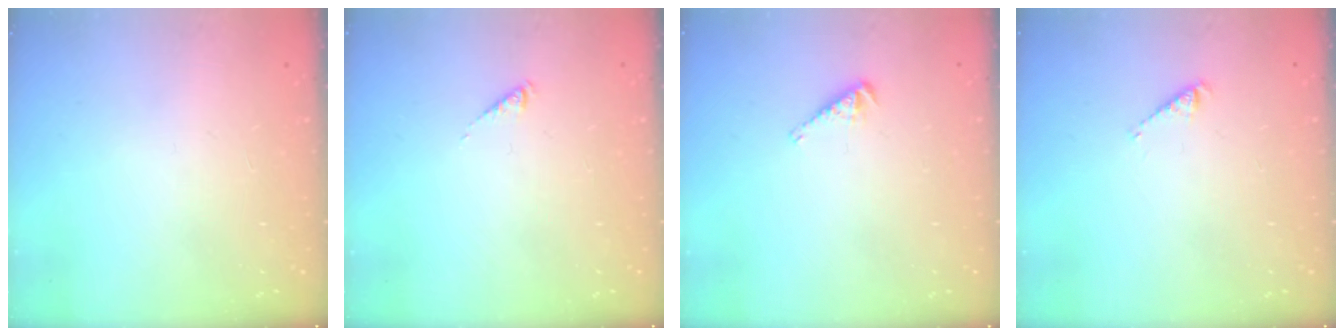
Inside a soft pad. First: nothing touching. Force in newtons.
{"total": 0.0}
{"total": 3.8, "press": 3.8, "slide": 0.6}
{"total": 2.4, "press": 2.4, "slide": 0.5}